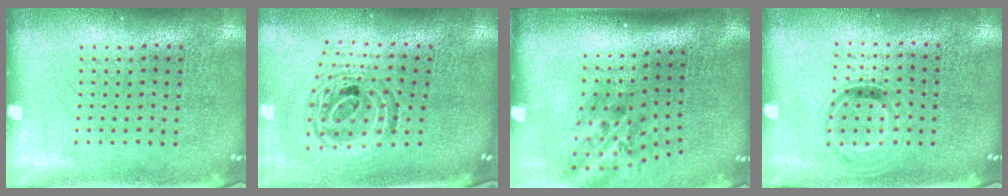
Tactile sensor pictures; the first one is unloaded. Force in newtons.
{"total": 1.2, "press": 1.1, "slide": 0.5}
{"total": 2.1, "press": 1.4, "slide": 1.6}
{"total": 0.9, "press": 0.8, "slide": 0.3}